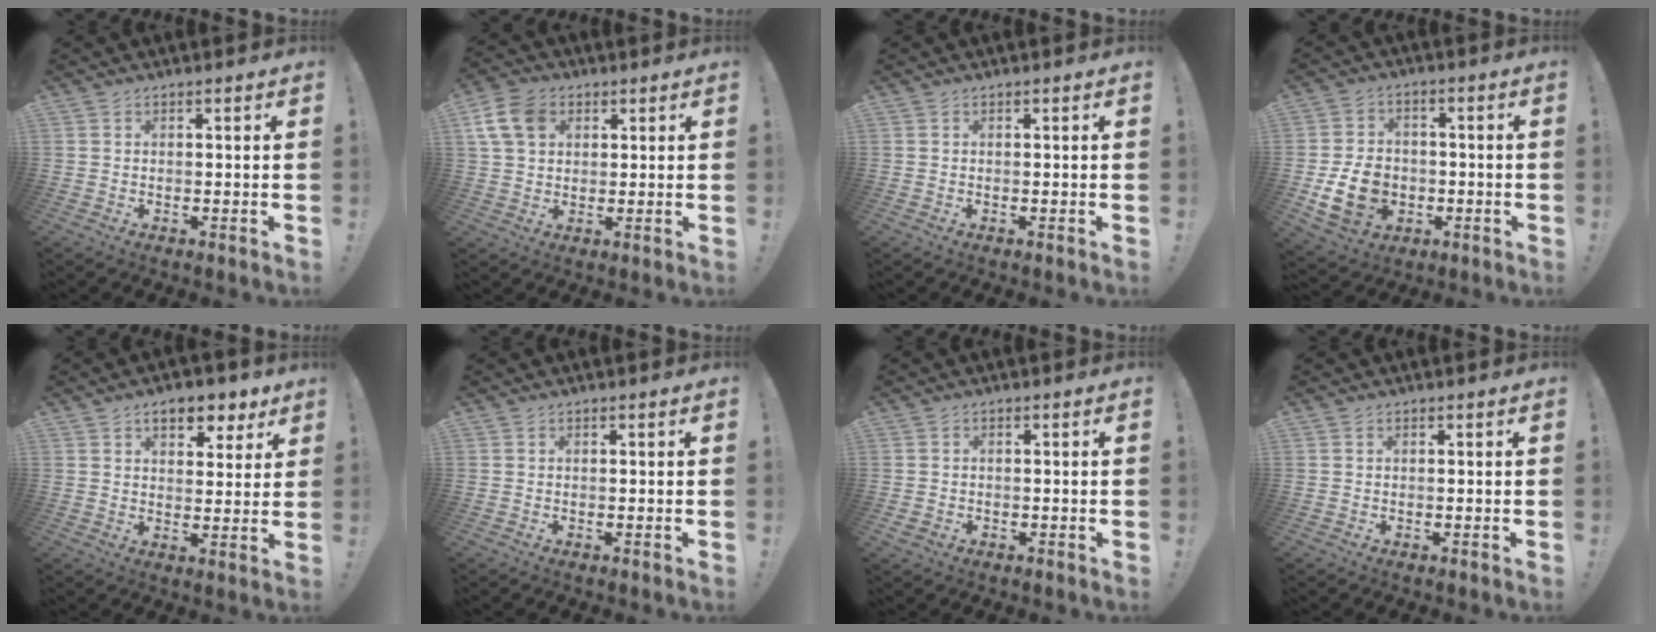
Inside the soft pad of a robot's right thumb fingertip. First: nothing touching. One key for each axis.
{"total": 10.6, "fx": 3.9, "fy": 7.7, "fz": 6.1, "tx": -0.113, "ty": -0.007, "tz": 0.079}
{"total": 0.0}
{"total": 12.7, "fx": -2.9, "fy": 10.1, "fz": 7.1, "tx": -0.129, "ty": 0.018, "tz": -0.045}
{"total": 8.7, "fx": 5.1, "fy": 4.5, "fz": 5.3, "tx": -0.067, "ty": -0.023, "tz": 0.089}
{"total": 0.0}
{"total": 1.8, "fx": -0.4, "fy": 1.5, "fz": 0.9, "tx": -0.016, "ty": 0.003, "tz": -0.007}
{"total": 0.0}